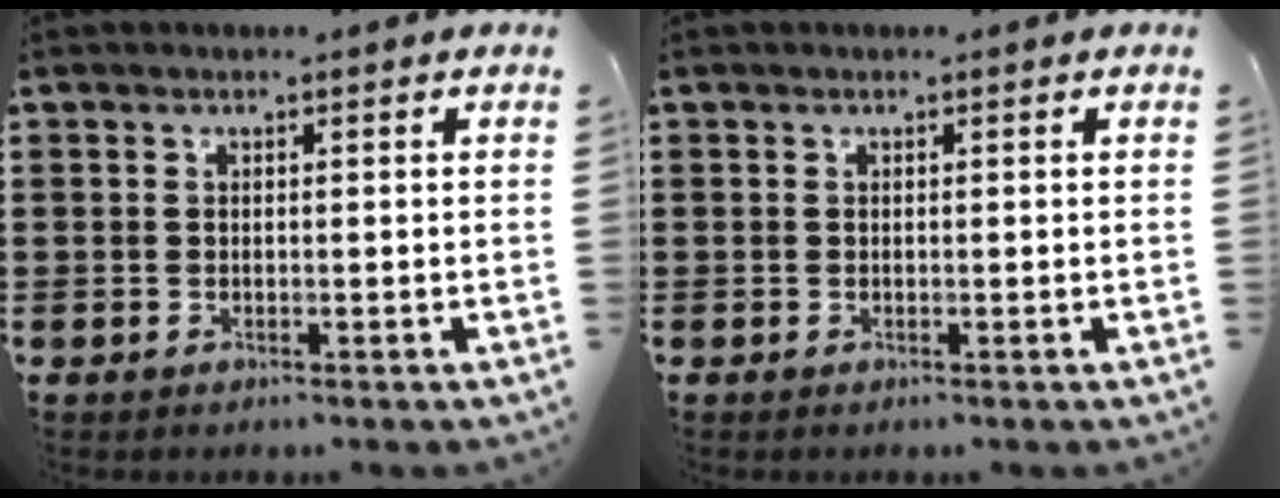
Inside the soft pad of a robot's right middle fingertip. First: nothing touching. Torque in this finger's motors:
{"motor_torque": [-0.05, -0.15, -0.03, 0.00]}